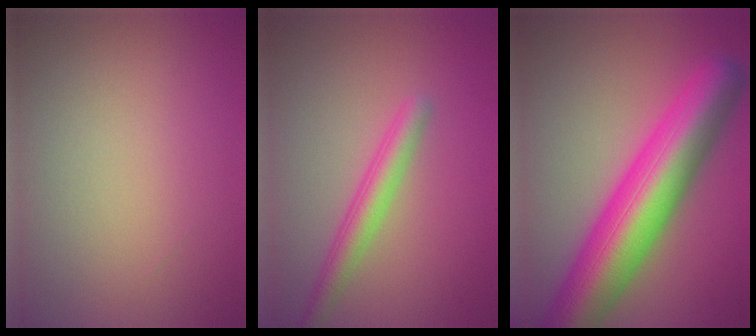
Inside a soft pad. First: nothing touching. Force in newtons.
{"total": 3.0, "press": 3.0, "slide": 0.0}
{"total": 11.8, "press": 11.8, "slide": 0.3}